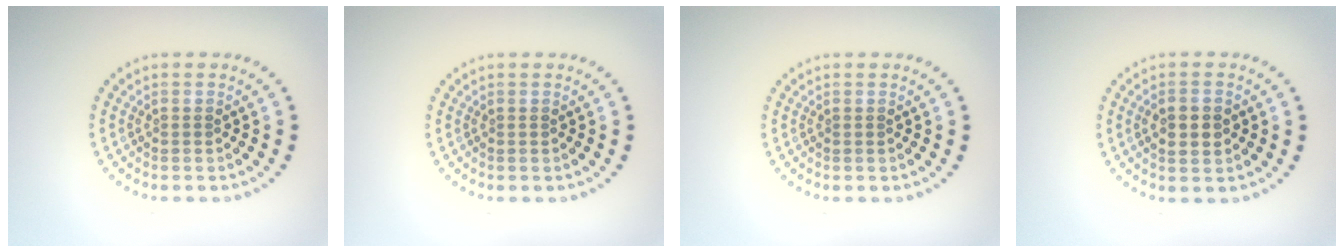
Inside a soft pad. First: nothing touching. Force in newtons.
{"total": 0.0}
{"total": 0.0}
{"total": 2.6, "press": 2.6, "slide": 0.1}